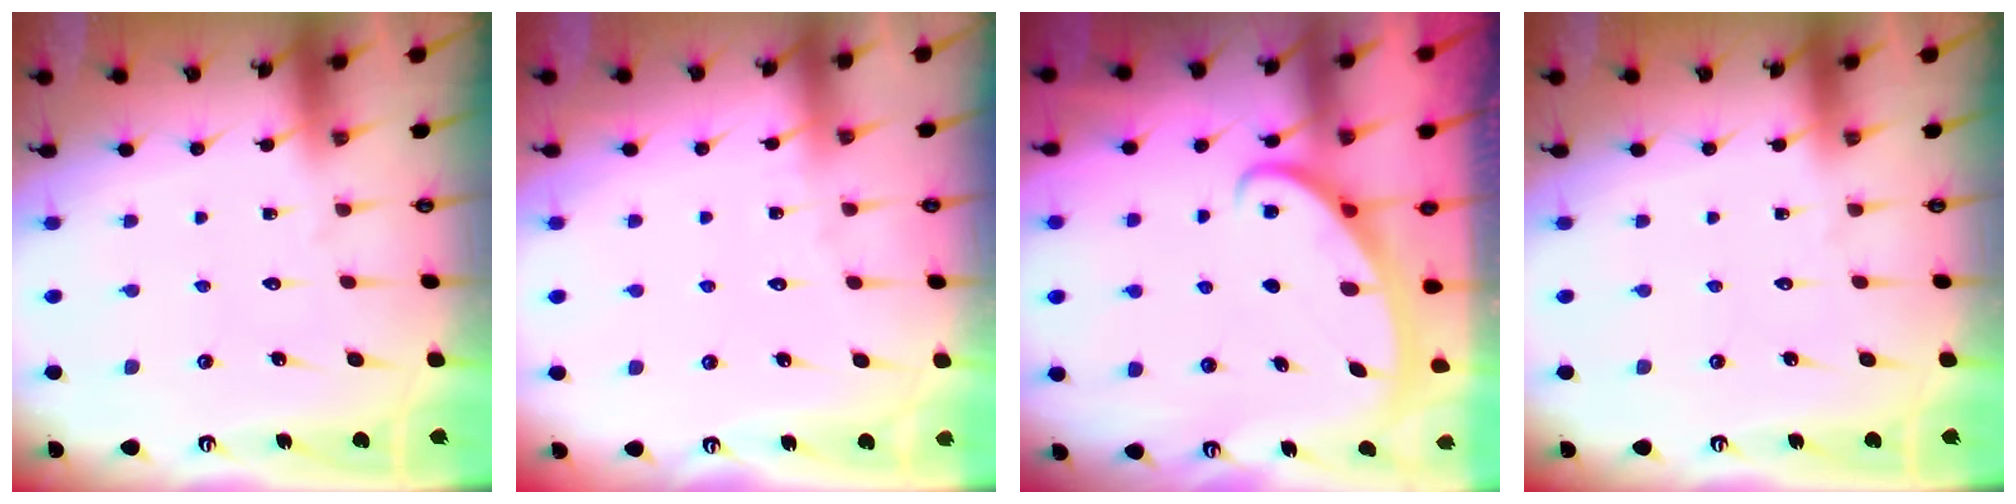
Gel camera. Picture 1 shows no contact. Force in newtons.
{"total": 3.1, "press": 3.1, "slide": 0.3}
{"total": 2.8, "press": 2.7, "slide": 0.4}
{"total": 0.0}